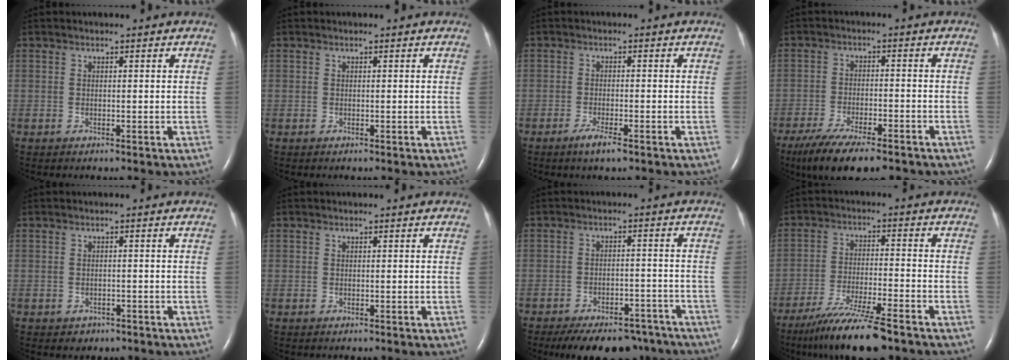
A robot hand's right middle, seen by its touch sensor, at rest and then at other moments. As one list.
[{"total": 0.0}, {"total": 2.6, "force": [-1.8, 0.3, 1.9], "torque": [-0.044, -0.005, -0.033]}, {"total": 13.4, "force": [-10.3, 3.2, 8.0], "torque": [-0.140, -0.026, -0.161]}, {"total": 1.4, "force": [-0.8, 1.1, 0.2], "torque": [-0.008, 0.003, -0.006]}, {"total": 0.0}, {"total": 15.6, "force": [-12.5, 6.9, 6.2], "torque": [-0.110, 0.002, -0.161]}, {"total": 11.7, "force": [-8.9, 0.5, 7.6], "torque": [-0.136, -0.036, -0.149]}]